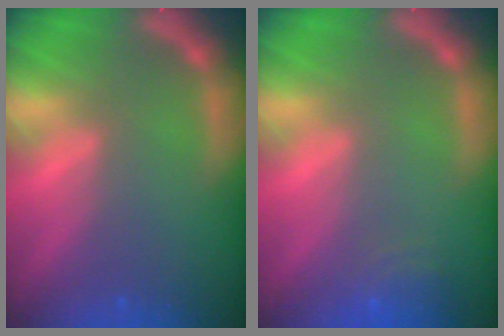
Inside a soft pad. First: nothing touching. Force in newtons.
{"total": 3.0}